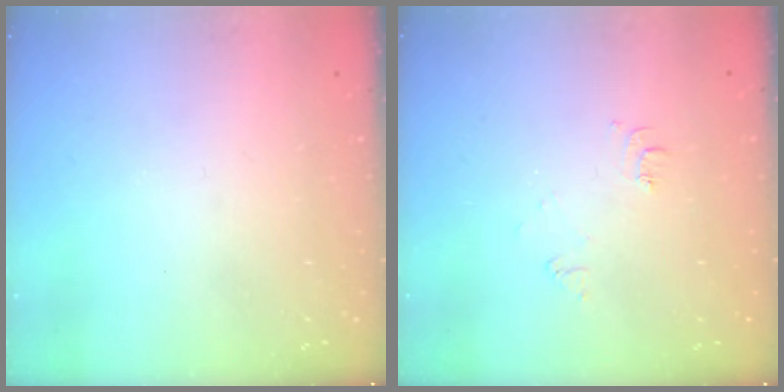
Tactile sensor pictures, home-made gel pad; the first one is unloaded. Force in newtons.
{"total": 5.1, "press": 5.1, "slide": 0.7}